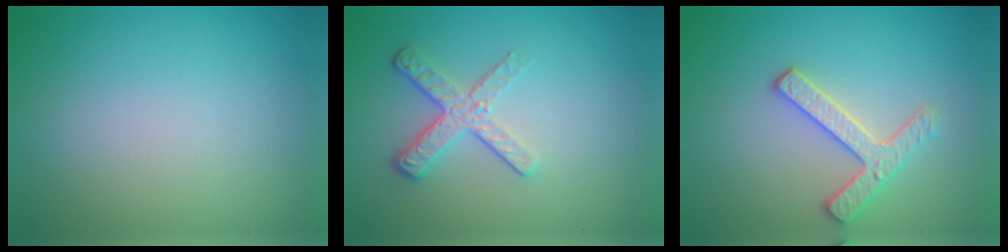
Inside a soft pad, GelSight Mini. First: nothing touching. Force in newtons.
{"total": 3.5, "press": 2.6, "slide": 2.4}
{"total": 2.8, "press": 2.7, "slide": 0.9}